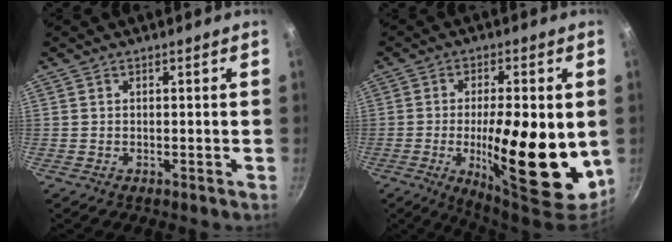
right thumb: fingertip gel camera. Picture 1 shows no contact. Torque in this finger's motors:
{"motor_torque": [2.55, 2.46, 2.37, 0.19, 0.62]}